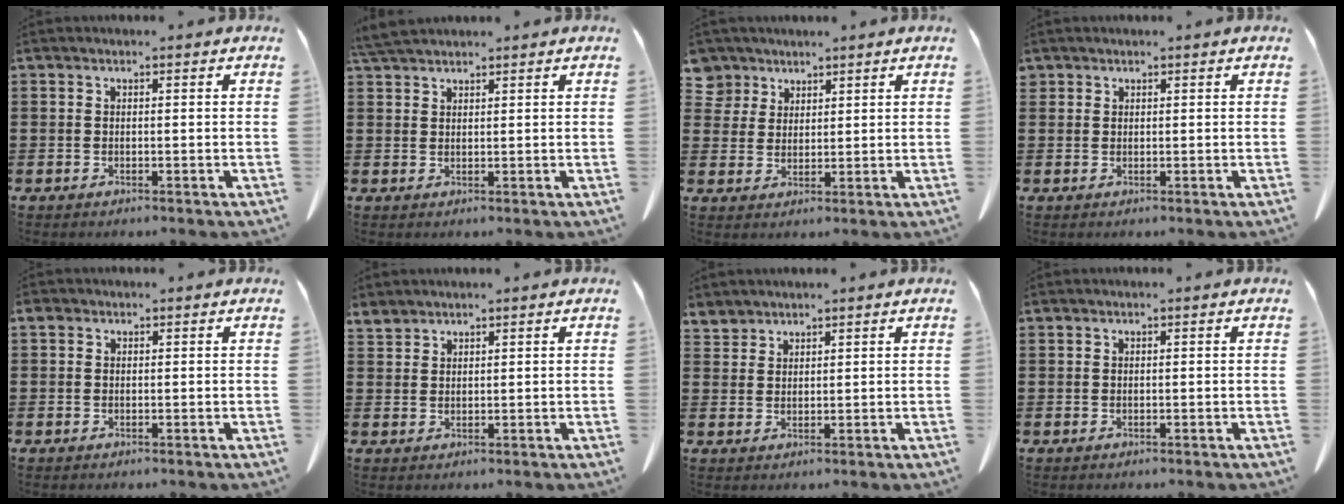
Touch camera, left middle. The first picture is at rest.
{"total": 3.3, "force": [3.0, 0.6, 1.3], "torque": [-0.033, 0.000, 0.058]}
{"total": 4.3, "force": [3.0, 3.1, 0.1], "torque": [-0.016, 0.000, 0.056]}
{"total": 0.9, "force": [0.8, 0.4, 0.0], "torque": [-0.004, 0.000, 0.016]}
{"total": 0.9, "force": [0.3, 0.8, 0.4], "torque": [-0.012, 0.006, 0.005]}
{"total": 1.9, "force": [1.9, 0.4, 0.1], "torque": [-0.008, -0.001, 0.037]}
{"total": 2.2, "force": [2.1, 0.6, 0.0], "torque": [-0.006, -0.002, 0.042]}
{"total": 0.0}